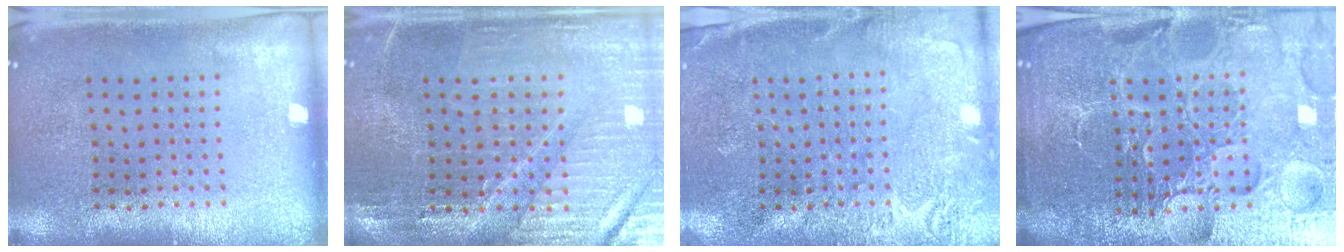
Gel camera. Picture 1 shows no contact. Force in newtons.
{"total": 3.2, "press": 3.1, "slide": 0.3}
{"total": 2.8, "press": 2.8, "slide": 0.3}
{"total": 6.6, "press": 5.9, "slide": 3.1}